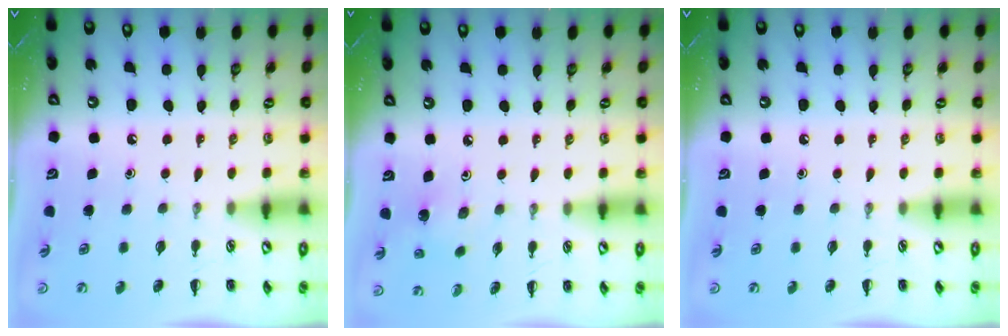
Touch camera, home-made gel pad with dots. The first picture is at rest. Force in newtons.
{"total": 2.7, "press": 2.5, "slide": 0.9}
{"total": 0.0}